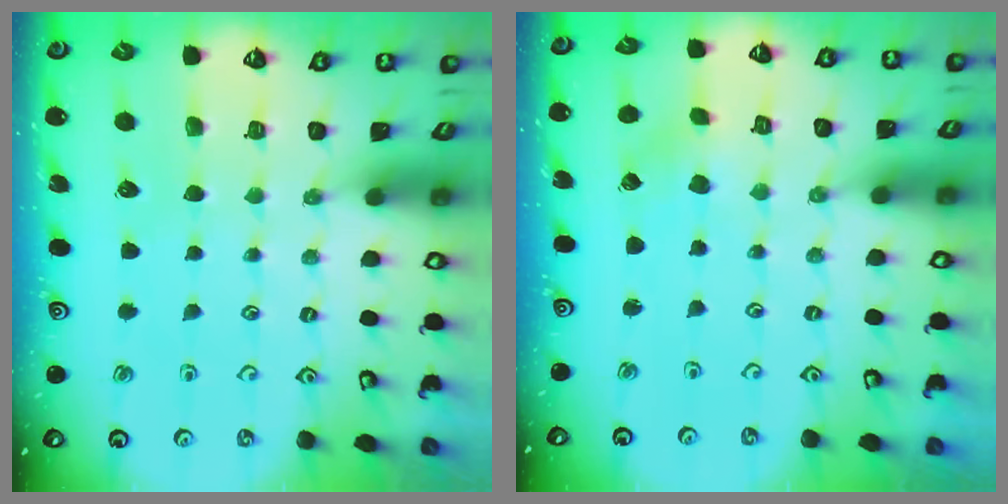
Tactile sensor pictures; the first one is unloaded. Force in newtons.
{"total": 0.5, "press": 0.5, "slide": 0.1}